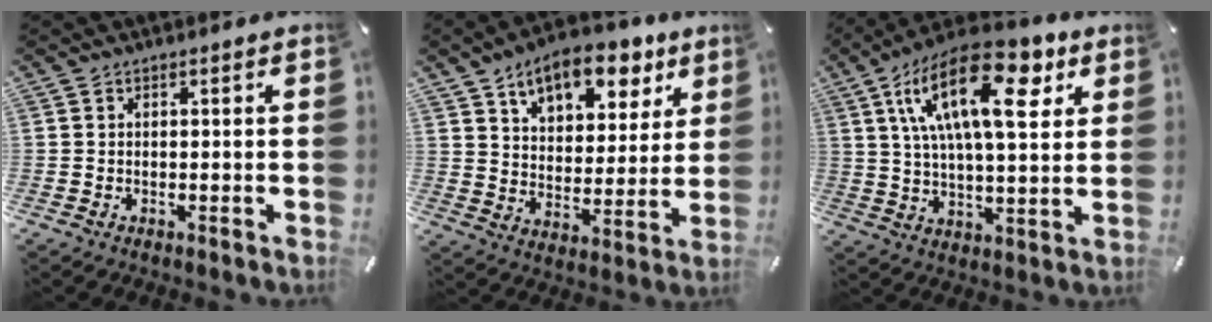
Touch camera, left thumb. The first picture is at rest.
{"total": 12.6, "force": [8.9, 7.3, 5.1], "torque": [-0.078, -0.054, 0.156]}
{"total": 21.8, "force": [9.0, 9.4, 17.5], "torque": [-0.318, -0.020, 0.137]}